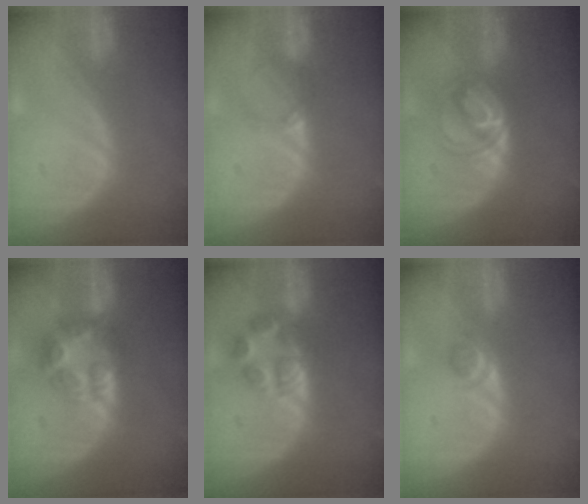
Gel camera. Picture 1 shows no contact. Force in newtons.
{"total": 2.5, "press": 2.0, "slide": 1.4}
{"total": 5.7, "press": 5.4, "slide": 1.7}
{"total": 7.6, "press": 6.7, "slide": 3.7}
{"total": 5.6, "press": 5.5, "slide": 1.0}
{"total": 1.9, "press": 1.7, "slide": 0.8}